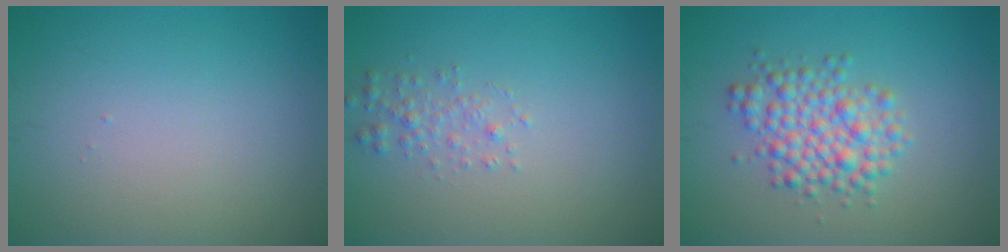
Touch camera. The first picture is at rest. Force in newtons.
{"total": 1.4, "press": 1.4, "slide": 0.0}
{"total": 4.2, "press": 4.2, "slide": 0.1}